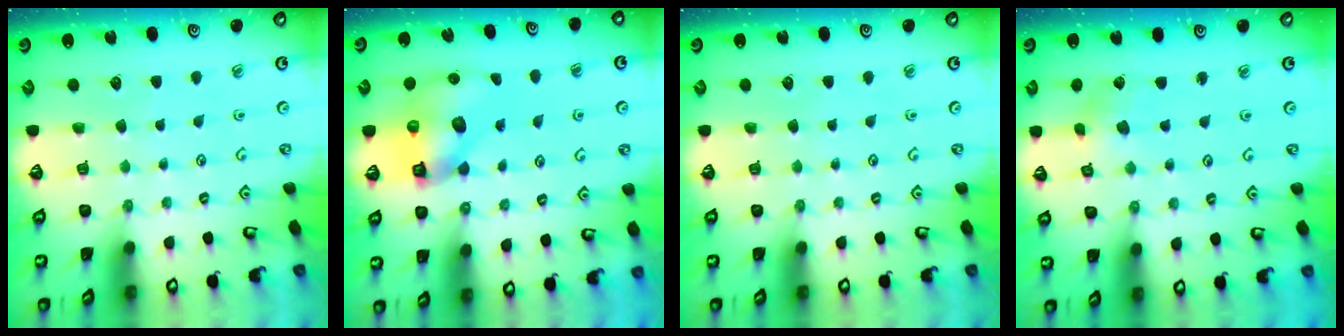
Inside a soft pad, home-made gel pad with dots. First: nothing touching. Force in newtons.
{"total": 10.8, "press": 10.7, "slide": 1.5}
{"total": 0.0}
{"total": 1.7, "press": 1.7, "slide": 0.3}